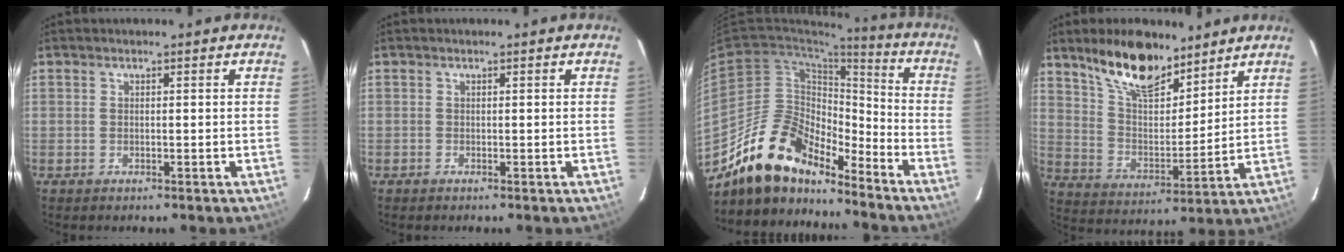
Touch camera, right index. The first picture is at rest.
{"total": 0.0}
{"total": 17.1, "force": [-14.1, 6.6, 7.0], "torque": [-0.140, 0.014, -0.253]}
{"total": 14.9, "force": [11.1, 5.8, 8.1], "torque": [-0.145, 0.009, 0.203]}